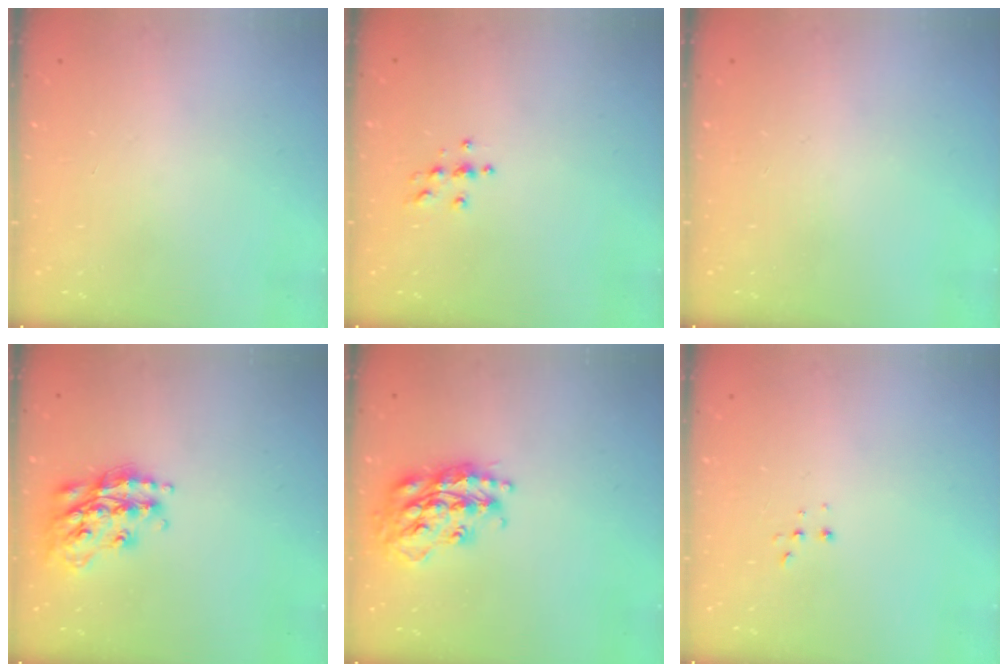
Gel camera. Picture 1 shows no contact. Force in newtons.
{"total": 3.9, "press": 3.8, "slide": 0.4}
{"total": 0.0}
{"total": 18.8, "press": 18.7, "slide": 1.2}
{"total": 19.5, "press": 19.4, "slide": 1.3}
{"total": 2.2, "press": 2.2, "slide": 0.5}